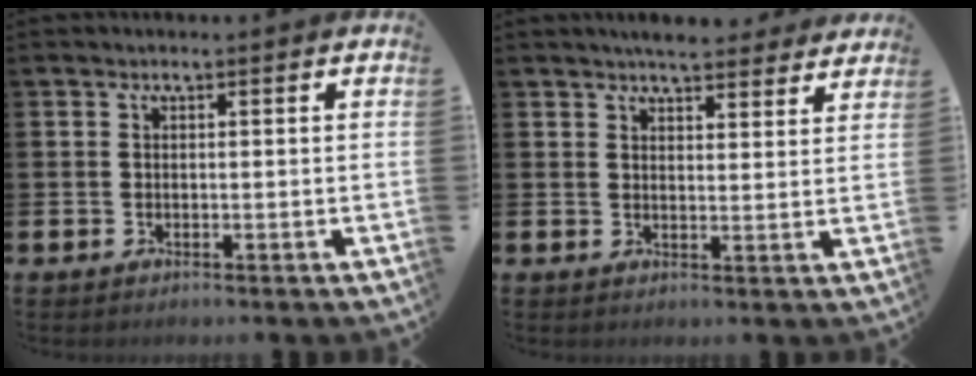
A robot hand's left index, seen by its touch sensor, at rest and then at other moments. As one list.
[{"total": 5.1, "force": [4.9, 0.9, 1.0], "torque": [-0.020, -0.023, 0.088]}]